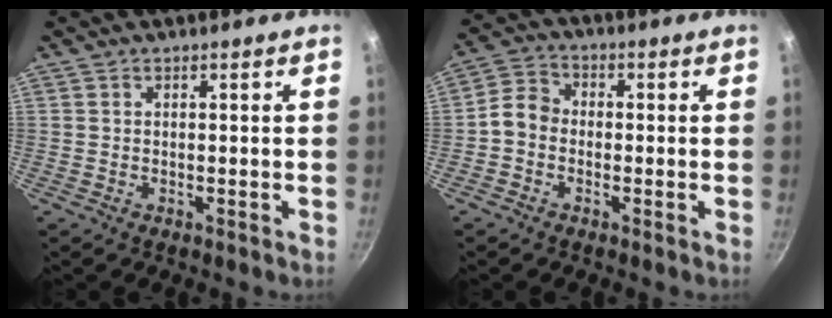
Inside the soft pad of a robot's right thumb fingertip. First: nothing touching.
{"total": 5.0, "force": [-1.3, 4.1, 2.6], "torque": [-0.035, 0.022, -0.042]}